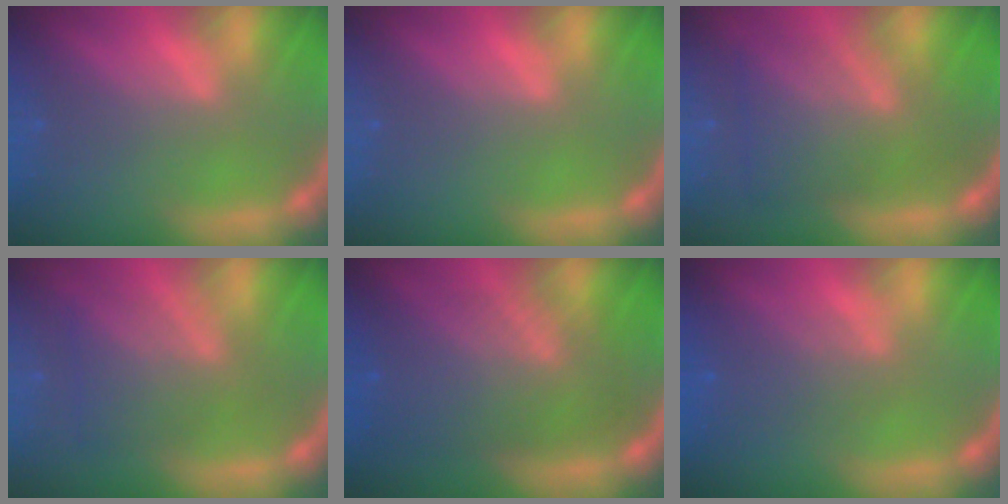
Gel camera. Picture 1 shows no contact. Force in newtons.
{"total": 0.0}
{"total": 7.6}
{"total": 5.5}
{"total": 9.0}
{"total": 3.6}